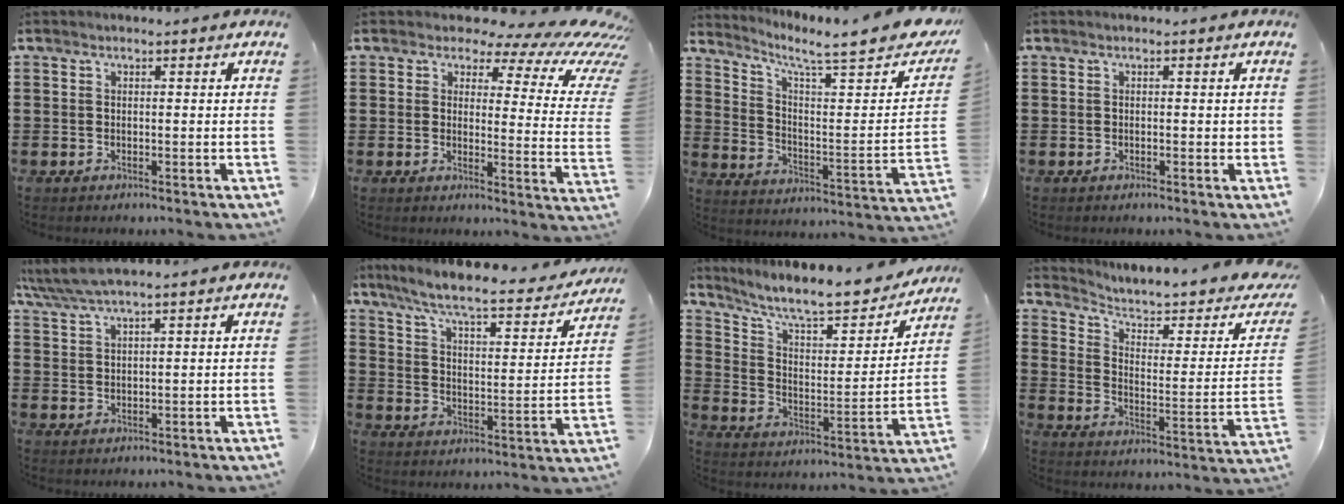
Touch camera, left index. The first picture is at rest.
{"total": 6.5, "force": [4.6, 2.5, 3.8], "torque": [-0.071, -0.029, 0.074]}
{"total": 7.6, "force": [6.1, 0.5, 4.4], "torque": [-0.090, -0.053, 0.090]}
{"total": 0.7, "force": [-0.1, 0.2, 0.7], "torque": [-0.013, -0.002, -0.002]}
{"total": 3.1, "force": [2.0, 0.0, 2.3], "torque": [-0.057, -0.003, 0.033]}
{"total": 7.6, "force": [6.5, 0.0, 3.9], "torque": [-0.104, -0.046, 0.106]}
{"total": 9.9, "force": [8.3, 1.4, 5.1], "torque": [-0.124, -0.055, 0.138]}
{"total": 5.0, "force": [3.7, 1.7, 2.8], "torque": [-0.067, -0.027, 0.058]}